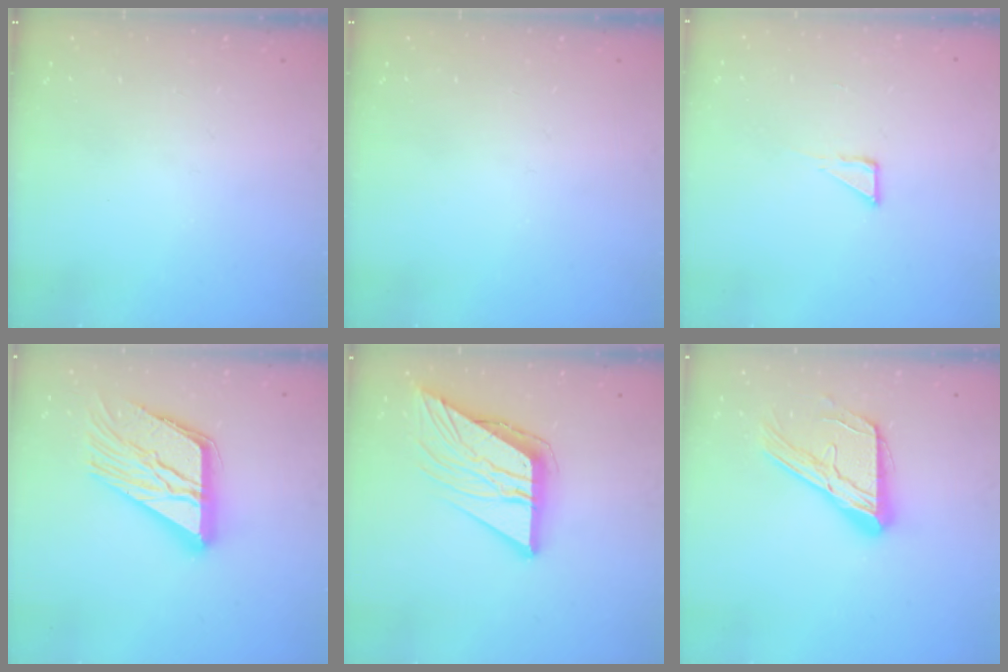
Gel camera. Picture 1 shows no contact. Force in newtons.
{"total": 0.0}
{"total": 3.6, "press": 3.6, "slide": 0.3}
{"total": 18.9, "press": 18.8, "slide": 1.9}
{"total": 12.8, "press": 12.7, "slide": 1.5}
{"total": 17.1, "press": 17.0, "slide": 1.6}